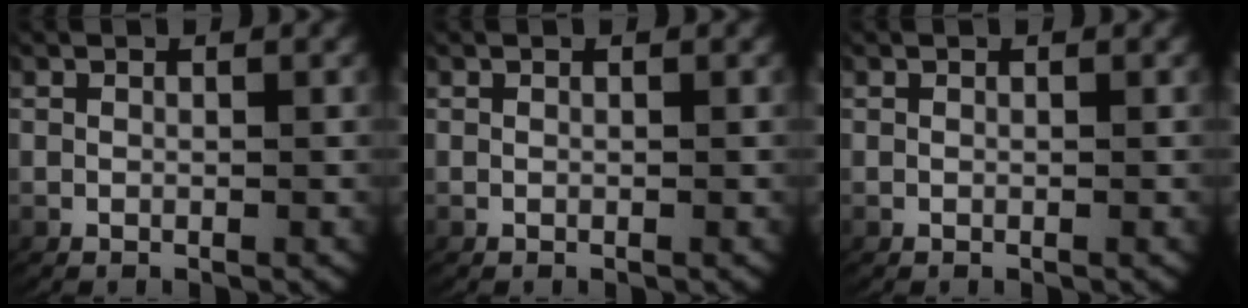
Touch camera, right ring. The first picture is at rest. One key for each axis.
{"total": 0.0}
{"total": 0.0}